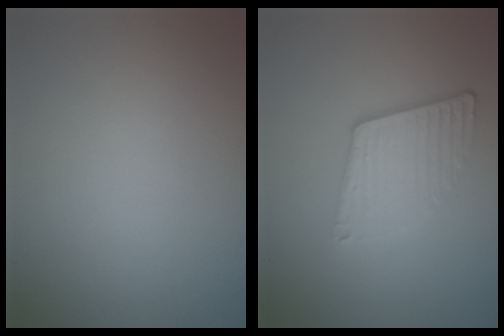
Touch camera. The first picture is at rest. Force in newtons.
{"total": 4.2, "press": 2.7, "slide": 3.2}